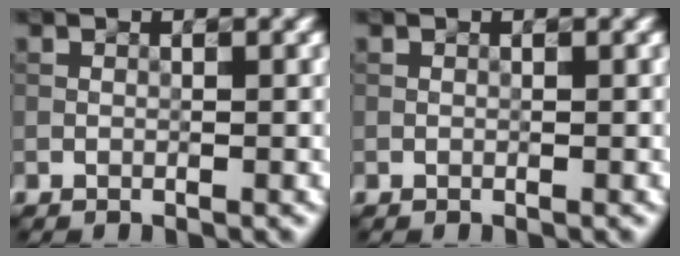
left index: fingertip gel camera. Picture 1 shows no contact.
{"total": 0.0}